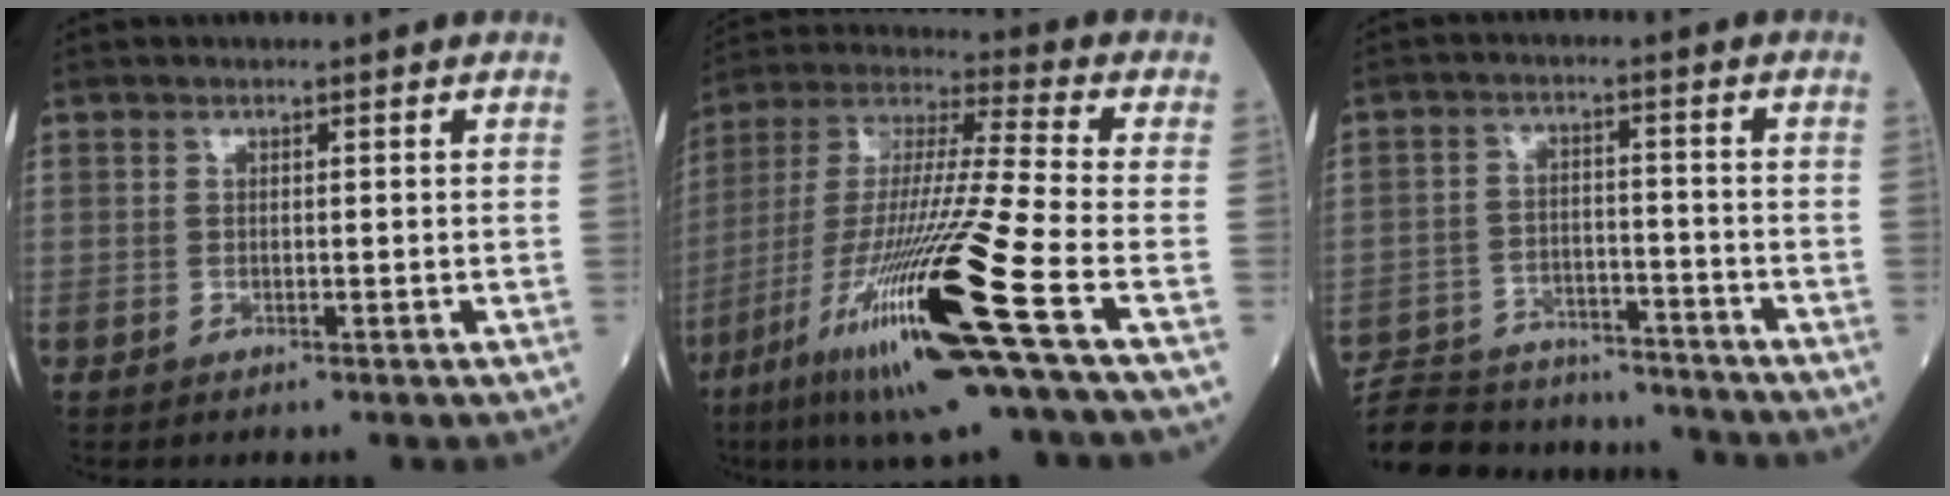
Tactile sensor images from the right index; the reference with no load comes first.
{"total": 23.4, "force": [-10.2, -0.4, 21.1], "torque": [-0.413, -0.051, -0.193]}
{"total": 18.8, "force": [-17.5, 4.3, 5.5], "torque": [-0.126, 0.001, -0.260]}